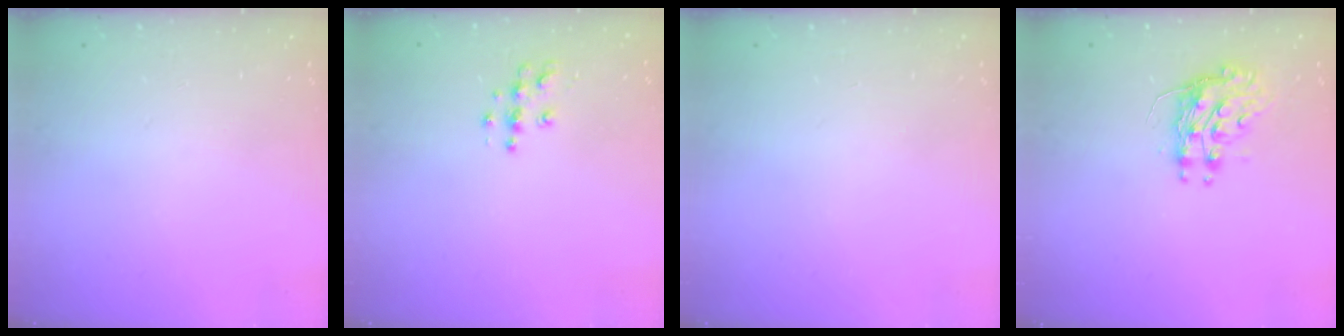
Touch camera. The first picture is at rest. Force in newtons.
{"total": 5.8, "press": 5.8, "slide": 0.2}
{"total": 0.0}
{"total": 9.1, "press": 9.0, "slide": 1.0}